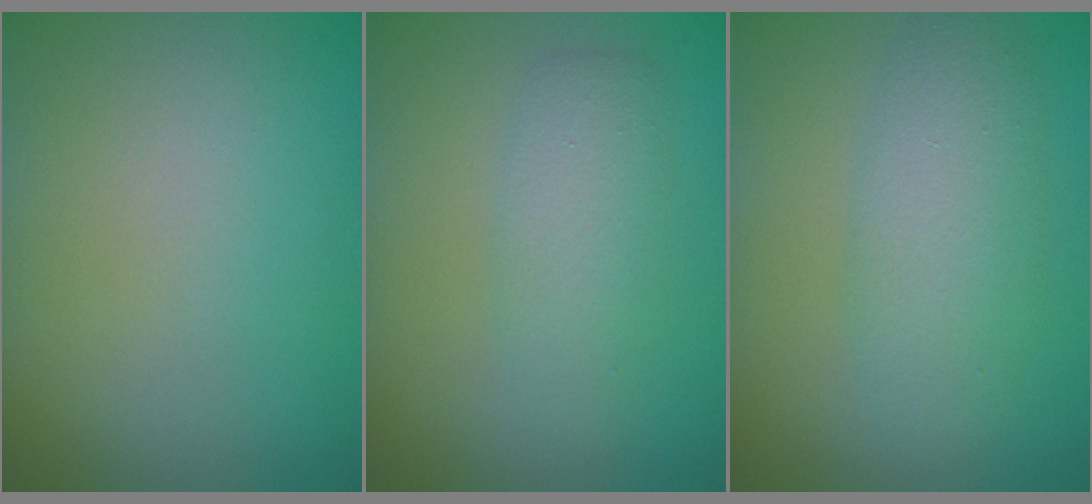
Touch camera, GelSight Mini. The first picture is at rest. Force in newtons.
{"total": 2.9, "press": 2.9, "slide": 0.1}
{"total": 4.3, "press": 4.3, "slide": 0.1}